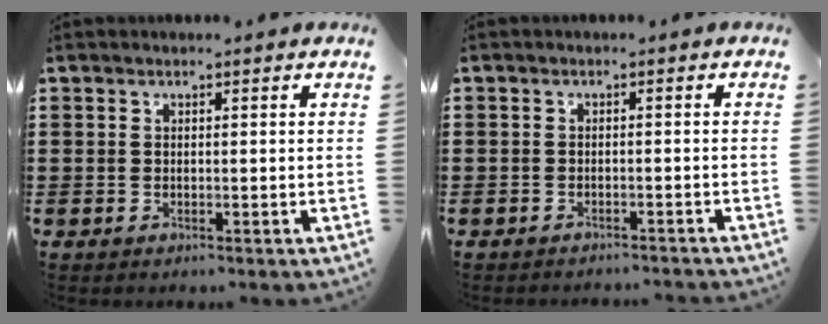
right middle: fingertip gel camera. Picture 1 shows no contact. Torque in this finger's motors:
{"motor_torque": [-0.71, -1.07, -1.05, -0.21]}